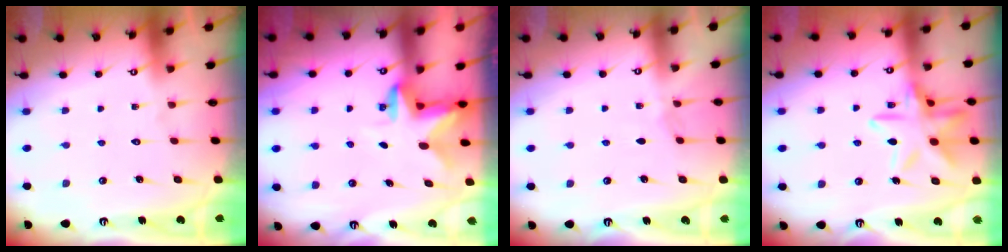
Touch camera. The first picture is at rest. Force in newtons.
{"total": 2.5, "press": 2.5, "slide": 0.5}
{"total": 2.3, "press": 2.2, "slide": 0.5}
{"total": 15.1, "press": 15.1, "slide": 1.2}